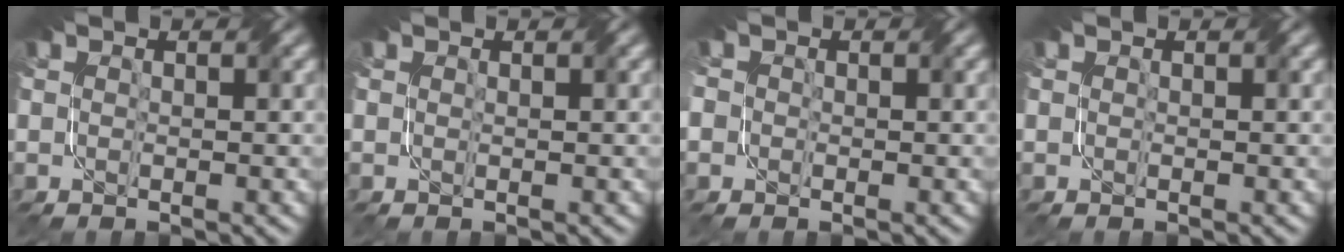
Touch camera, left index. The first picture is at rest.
{"total": 0.0}
{"total": 1.6, "force": [-0.1, 1.6, 0.5], "torque": [-0.013, 0.003, 0.000]}
{"total": 0.0}